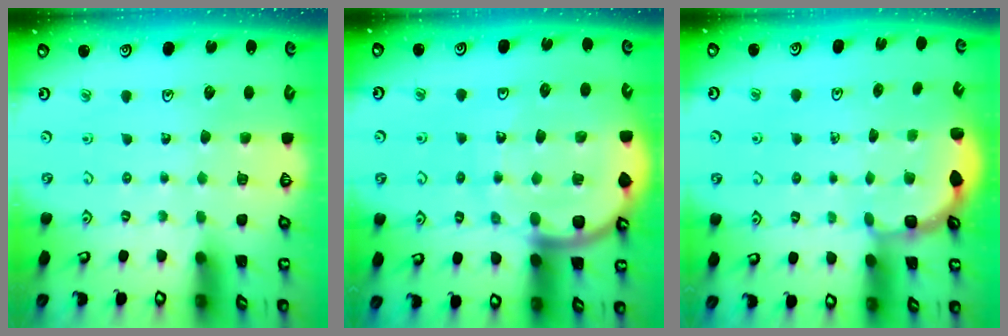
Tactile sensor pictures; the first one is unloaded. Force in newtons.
{"total": 11.3, "press": 11.2, "slide": 1.3}
{"total": 2.9, "press": 2.4, "slide": 1.8}